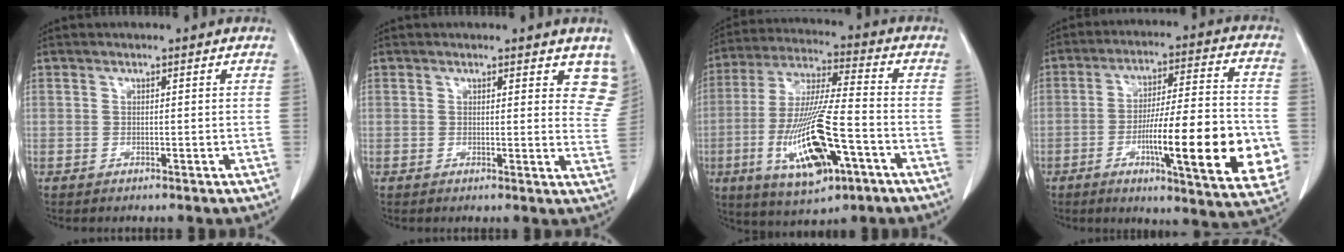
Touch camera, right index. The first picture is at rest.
{"total": 6.6, "force": [5.4, 2.5, 2.9], "torque": [-0.008, -0.021, 0.043]}
{"total": 17.3, "force": [-5.9, 3.5, 15.9], "torque": [-0.322, -0.018, -0.096]}
{"total": 20.6, "force": [-5.2, 2.6, 19.8], "torque": [-0.249, -0.004, -0.072]}